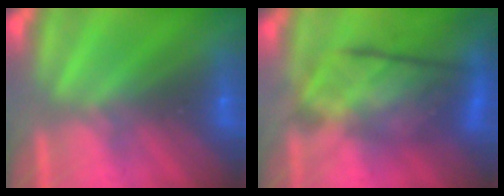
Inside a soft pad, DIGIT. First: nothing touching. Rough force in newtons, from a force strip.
{"total": 9.9}